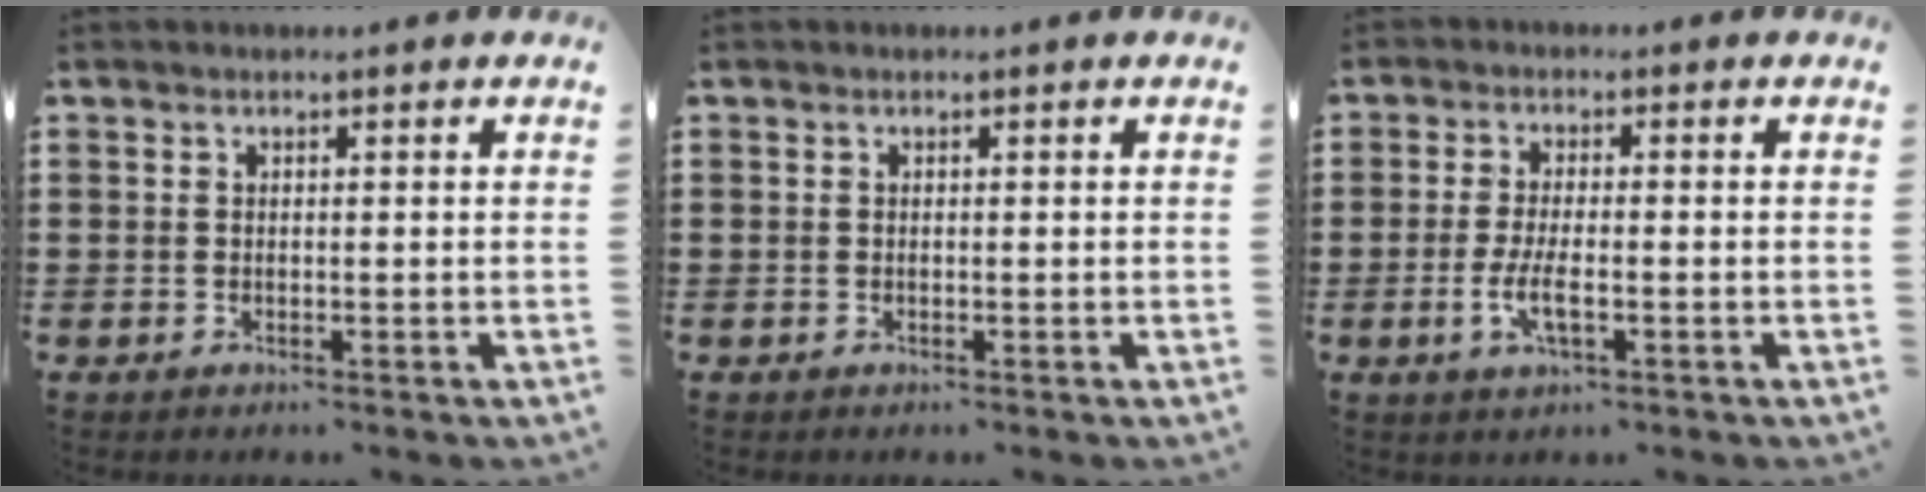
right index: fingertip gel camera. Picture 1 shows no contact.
{"total": 0.0}
{"total": 4.4, "force": [-1.4, 1.3, 3.9], "torque": [-0.086, -0.003, -0.031]}